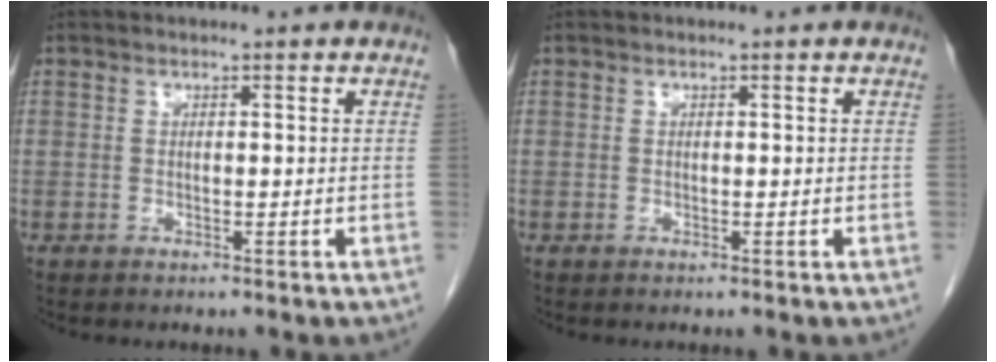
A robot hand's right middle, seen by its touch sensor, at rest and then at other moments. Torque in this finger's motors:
{"motor_torque": [0.00, 0.00, 0.00, 0.00]}